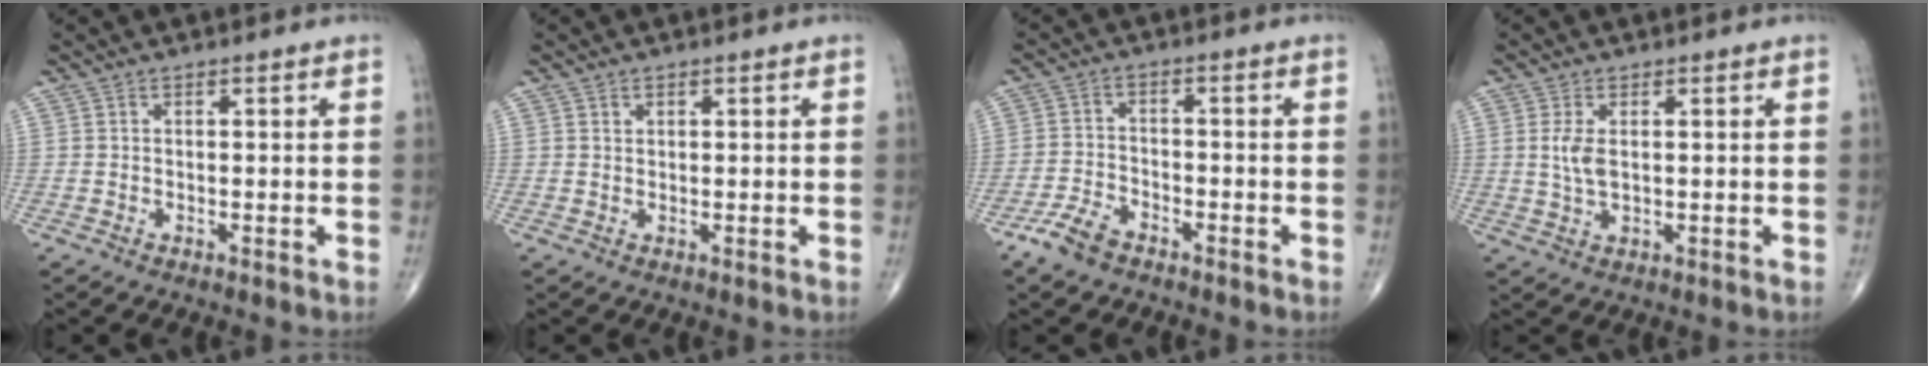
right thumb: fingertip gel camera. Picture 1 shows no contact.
{"total": 0.8, "force": [0.5, 0.6, 0.3], "torque": [0.001, -0.003, 0.008]}
{"total": 5.4, "force": [-4.0, 2.6, 2.7], "torque": [-0.058, 0.013, -0.078]}
{"total": 3.9, "force": [0.6, 1.9, 3.4], "torque": [-0.076, -0.004, 0.017]}